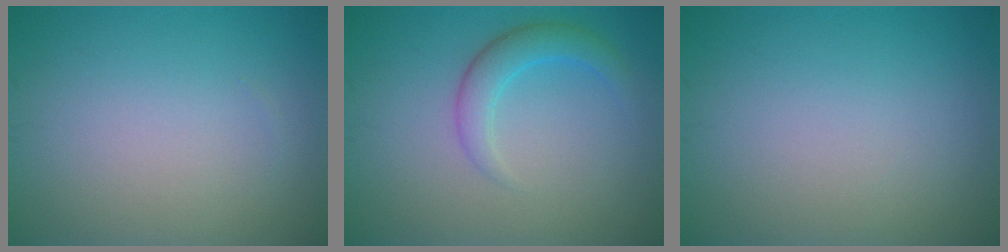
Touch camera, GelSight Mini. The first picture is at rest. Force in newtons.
{"total": 2.8, "press": 2.8, "slide": 0.1}
{"total": 0.0}